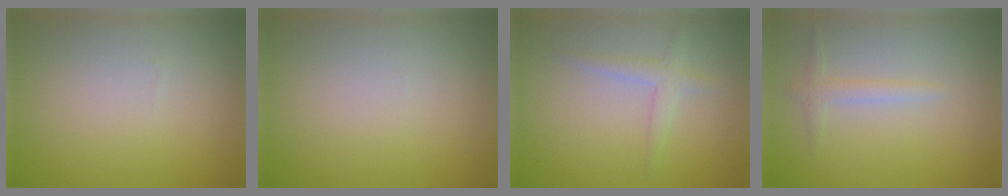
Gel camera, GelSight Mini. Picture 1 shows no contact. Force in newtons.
{"total": 0.0}
{"total": 1.8, "press": 1.8, "slide": 0.0}
{"total": 1.3, "press": 1.3, "slide": 0.0}